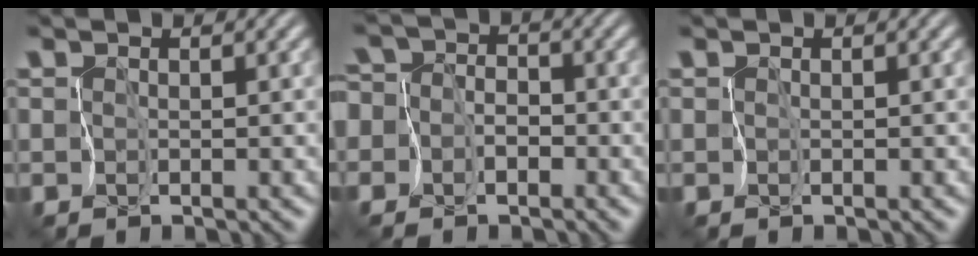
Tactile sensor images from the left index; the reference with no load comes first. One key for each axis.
{"total": 6.4, "fx": -2.4, "fy": 5.7, "fz": 1.9, "tx": -0.060, "ty": 0.016, "tz": -0.082}
{"total": 0.0}